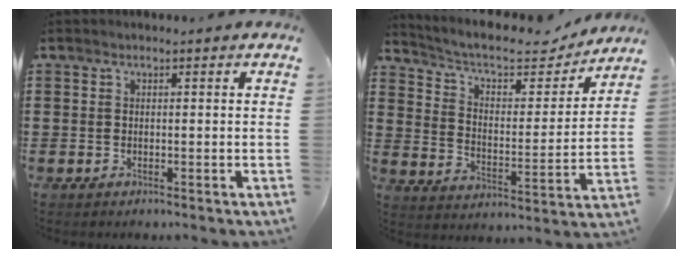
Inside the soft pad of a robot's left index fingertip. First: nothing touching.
{"total": 6.5, "force": [5.5, 2.0, 2.8], "torque": [-0.075, -0.038, 0.088]}